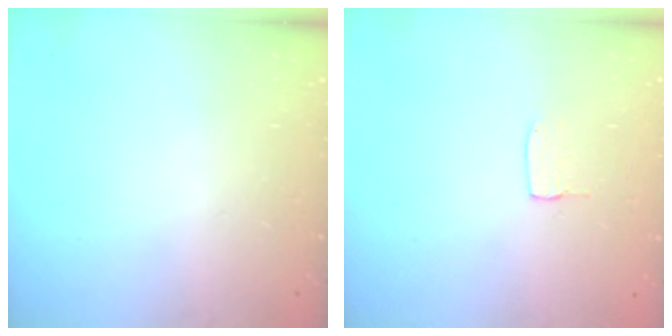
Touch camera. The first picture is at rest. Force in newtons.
{"total": 3.3, "press": 3.3, "slide": 0.1}